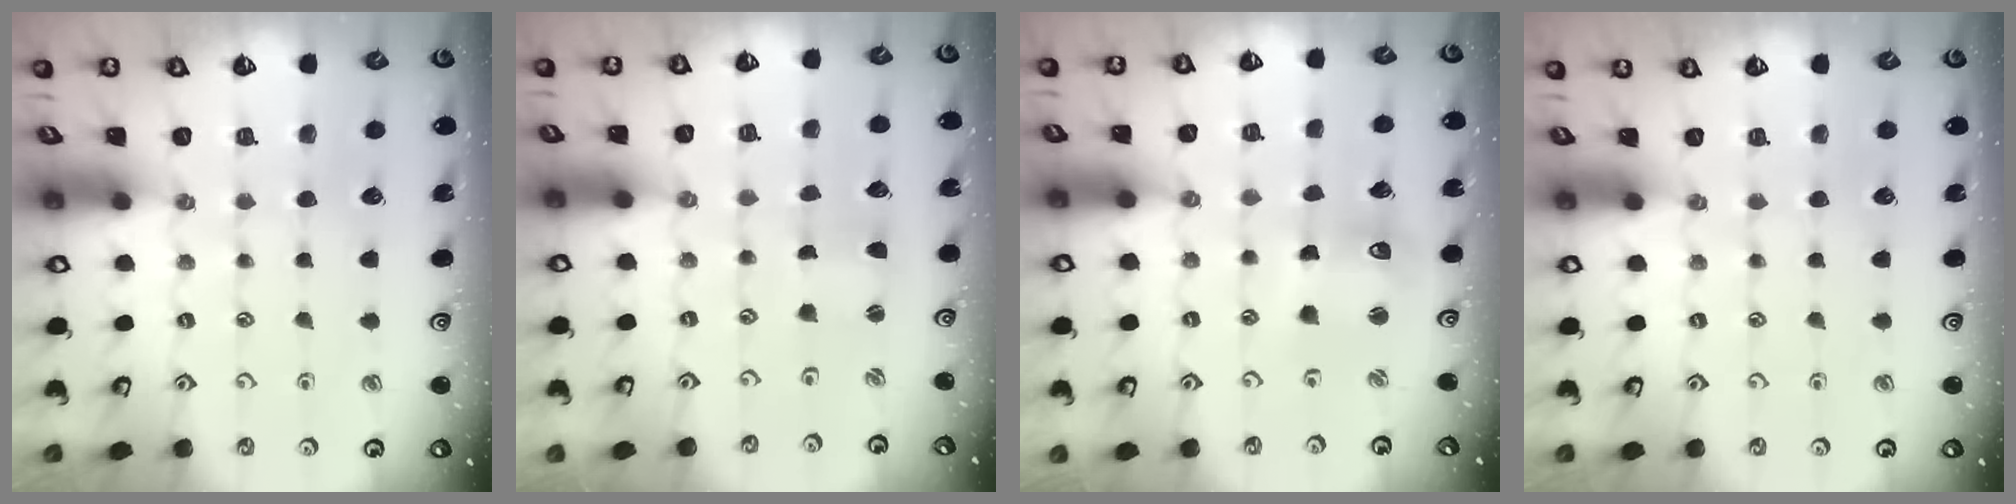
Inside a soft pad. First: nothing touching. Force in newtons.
{"total": 0.0}
{"total": 7.6, "press": 7.4, "slide": 1.5}
{"total": 0.0}